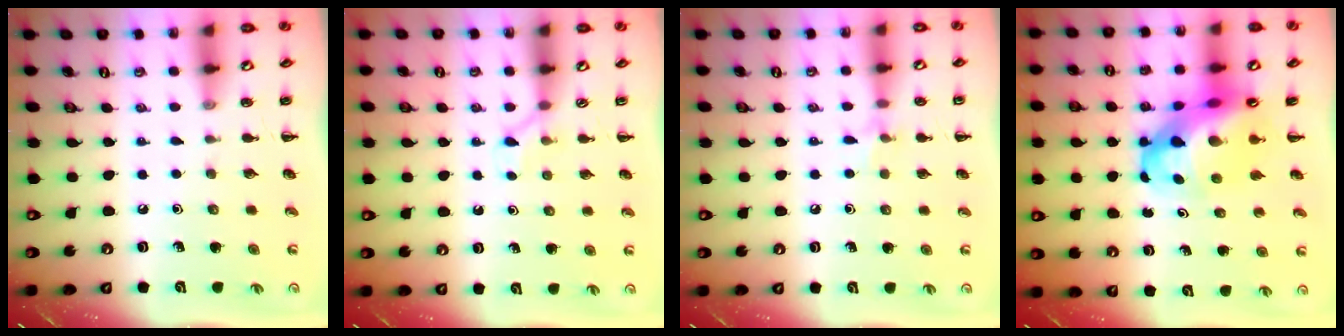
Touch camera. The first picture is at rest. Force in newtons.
{"total": 2.6, "press": 2.5, "slide": 0.9}
{"total": 5.8, "press": 5.5, "slide": 1.9}
{"total": 14.4, "press": 13.8, "slide": 3.9}